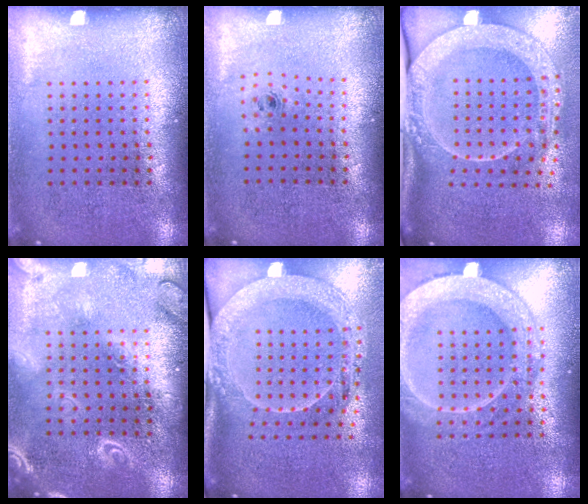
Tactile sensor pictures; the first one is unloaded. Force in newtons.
{"total": 0.5, "press": 0.2, "slide": 0.5}
{"total": 2.9, "press": 2.1, "slide": 2.0}
{"total": 3.7, "press": 3.6, "slide": 0.5}
{"total": 2.1, "press": 2.0, "slide": 0.5}
{"total": 4.2, "press": 4.2, "slide": 0.5}